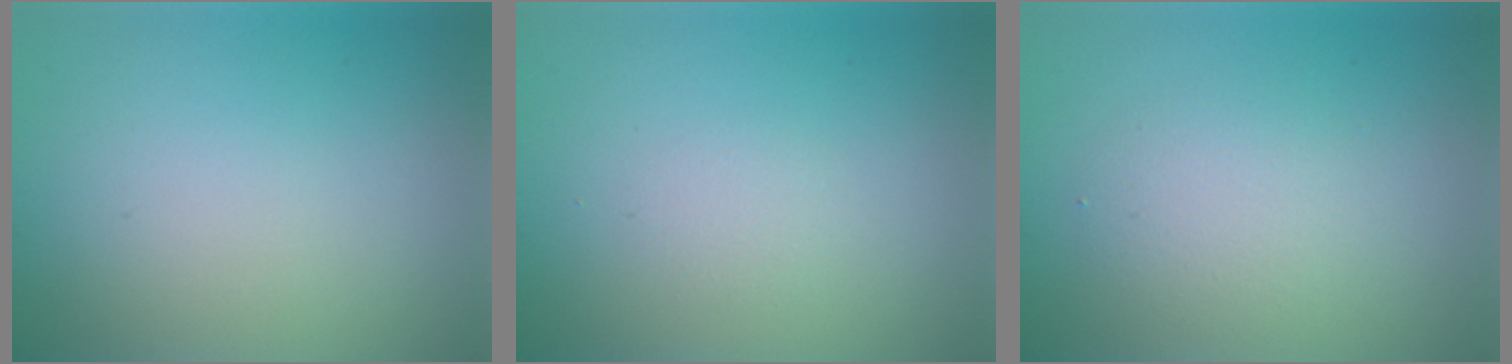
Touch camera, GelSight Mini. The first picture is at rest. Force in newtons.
{"total": 0.7, "press": 0.7, "slide": 0.1}
{"total": 2.4, "press": 2.4, "slide": 0.3}